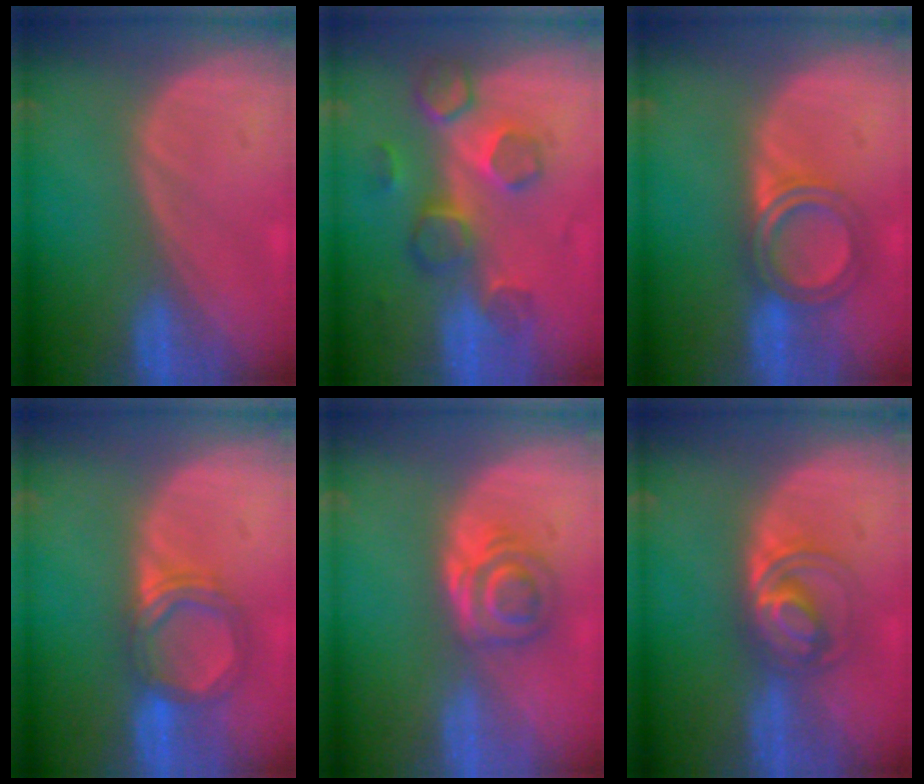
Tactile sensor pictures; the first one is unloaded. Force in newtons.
{"total": 8.6, "press": 7.6, "slide": 4.0}
{"total": 5.0, "press": 5.0, "slide": 0.4}
{"total": 5.5, "press": 5.2, "slide": 1.8}
{"total": 5.2, "press": 4.8, "slide": 1.9}
{"total": 6.0, "press": 5.6, "slide": 2.1}